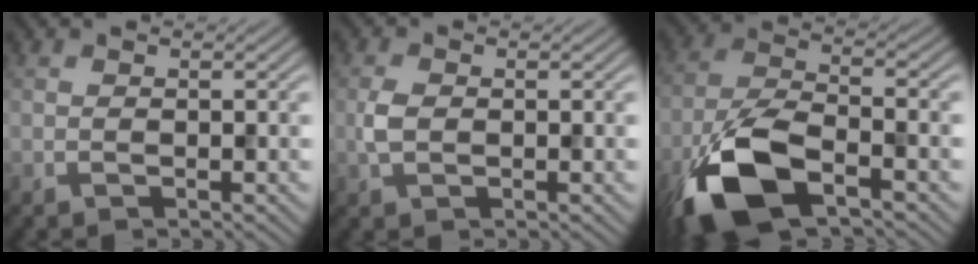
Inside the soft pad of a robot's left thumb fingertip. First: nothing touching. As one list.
[{"total": 2.2, "force": [-0.1, 1.5, 1.6], "torque": [-0.043, 0.001, -0.003]}, {"total": 11.7, "force": [-6.5, 4.8, 8.5], "torque": [-0.188, -0.015, -0.140]}]